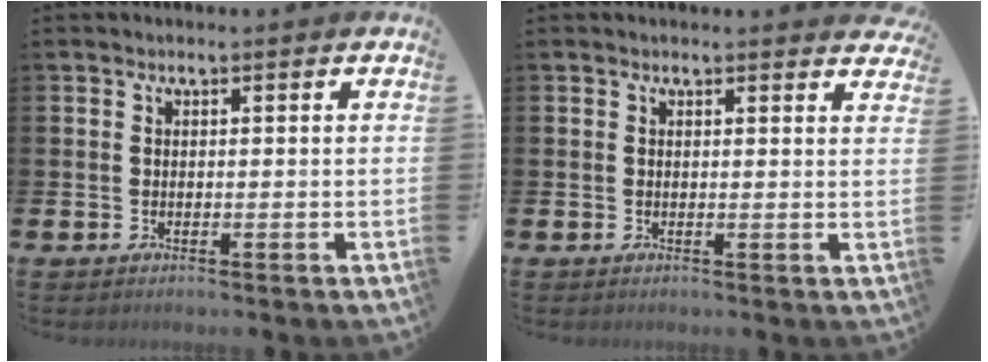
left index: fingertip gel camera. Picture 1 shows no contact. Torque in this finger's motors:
{"motor_torque": [1.06, -1.08, 0.31, 0.01]}